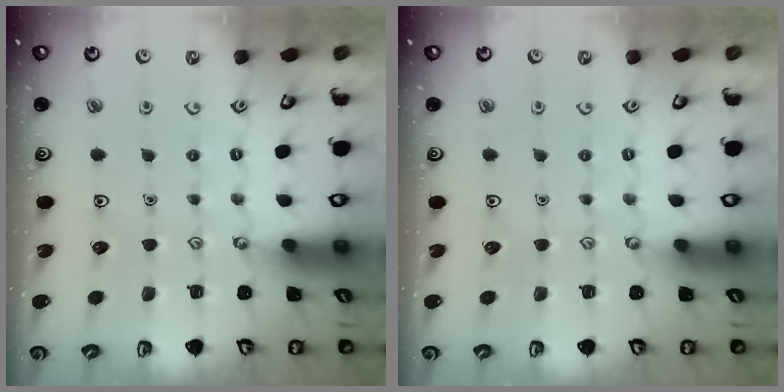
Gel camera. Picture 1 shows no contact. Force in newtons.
{"total": 0.0}